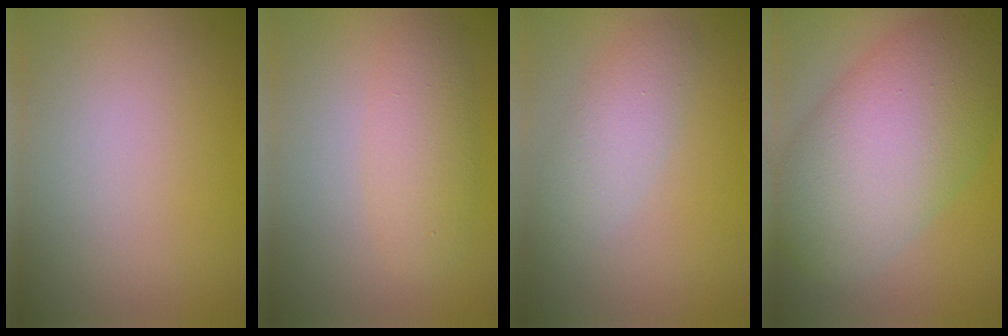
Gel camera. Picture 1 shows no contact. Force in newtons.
{"total": 3.2, "press": 3.2, "slide": 0.1}
{"total": 2.8, "press": 2.8, "slide": 0.1}
{"total": 12.1, "press": 12.1, "slide": 0.2}